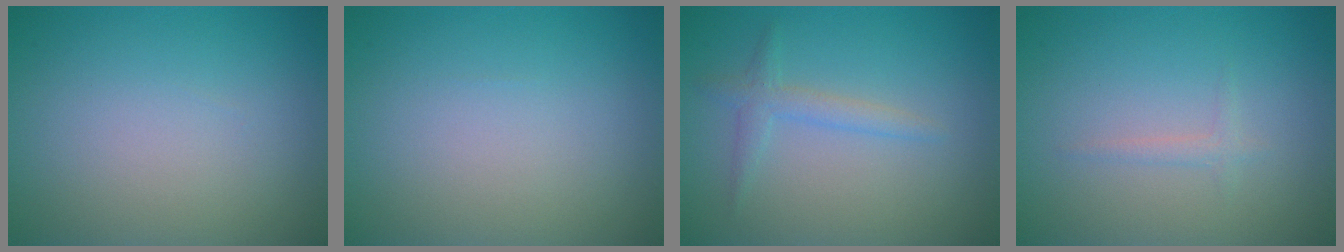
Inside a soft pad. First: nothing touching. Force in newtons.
{"total": 0.0}
{"total": 1.8, "press": 1.7, "slide": 0.1}
{"total": 0.9, "press": 0.9, "slide": 0.1}